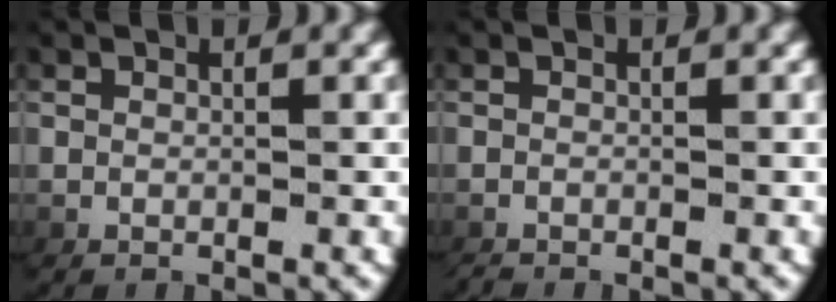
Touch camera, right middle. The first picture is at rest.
{"total": 0.7, "force": [-0.6, -0.3, 0.0], "torque": [-0.002, -0.004, -0.009]}